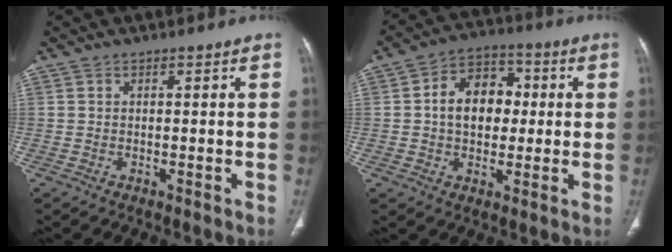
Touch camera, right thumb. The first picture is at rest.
{"total": 11.4, "force": [0.9, 8.4, 7.7], "torque": [-0.086, 0.022, 0.007]}